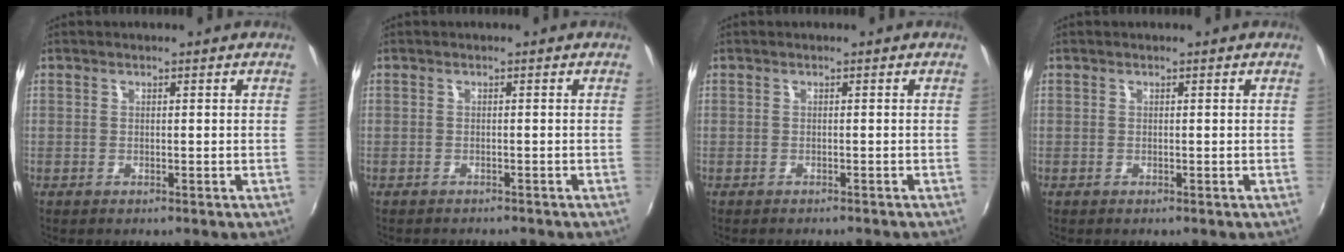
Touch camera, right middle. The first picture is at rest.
{"total": 2.0, "force": [-1.9, 0.4, 0.4], "torque": [-0.015, -0.011, -0.029]}
{"total": 1.6, "force": [-1.5, 0.2, 0.5], "torque": [-0.015, -0.009, -0.022]}
{"total": 0.0}